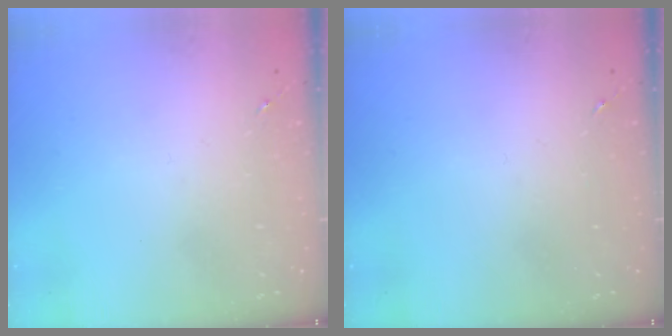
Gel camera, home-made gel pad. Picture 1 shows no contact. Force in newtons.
{"total": 0.0}